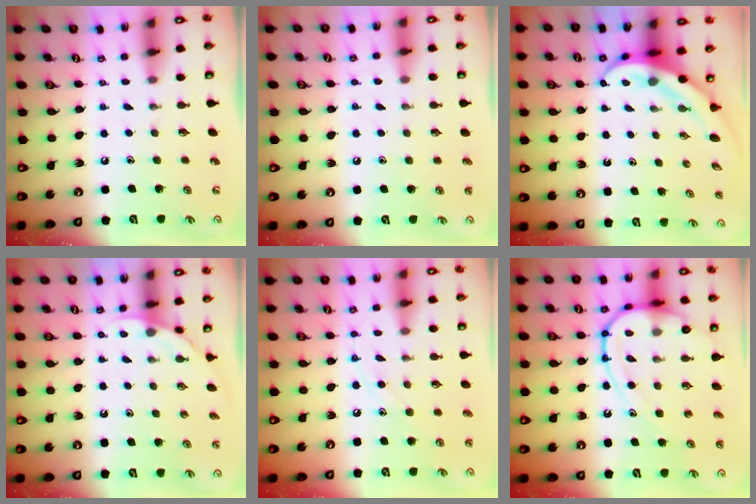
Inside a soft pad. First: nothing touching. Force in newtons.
{"total": 4.7, "press": 4.7, "slide": 0.5}
{"total": 7.4, "press": 7.4, "slide": 0.8}
{"total": 2.5, "press": 2.5, "slide": 0.2}
{"total": 7.8, "press": 7.8, "slide": 0.7}
{"total": 13.3, "press": 13.3, "slide": 1.2}